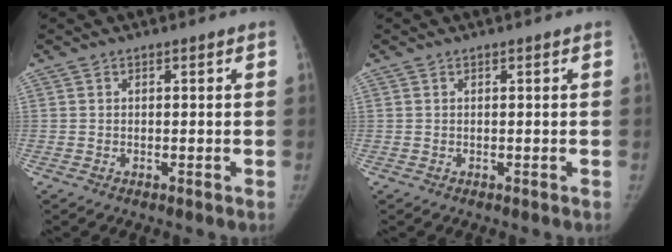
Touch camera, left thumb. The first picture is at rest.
{"total": 0.0}